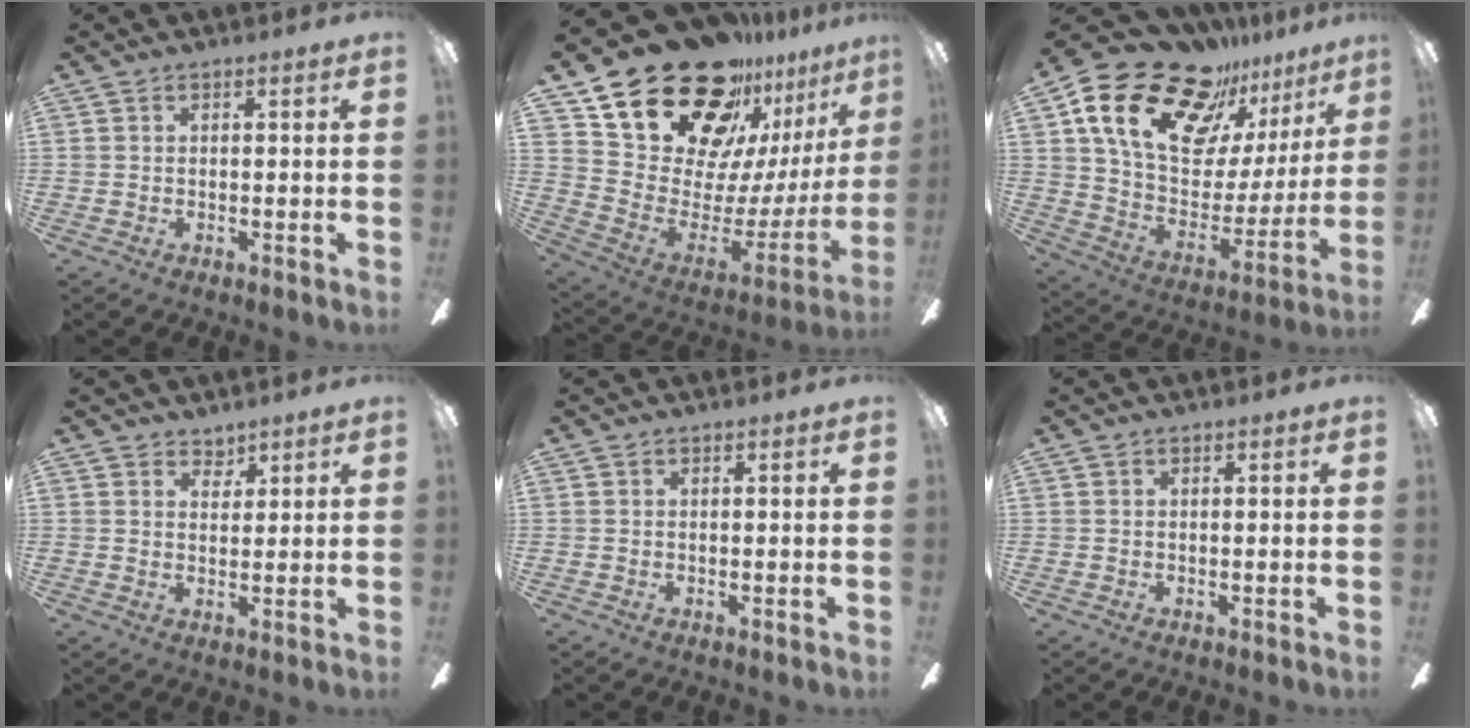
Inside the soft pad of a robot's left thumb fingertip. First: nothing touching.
{"total": 27.2, "force": [20.5, 13.4, 11.9], "torque": [-0.201, -0.134, 0.389]}
{"total": 25.4, "force": [15.9, 14.1, 13.9], "torque": [-0.236, -0.095, 0.292]}
{"total": 3.3, "force": [2.9, 1.6, 0.1], "torque": [0.005, -0.014, 0.051]}
{"total": 0.0}
{"total": 0.0}